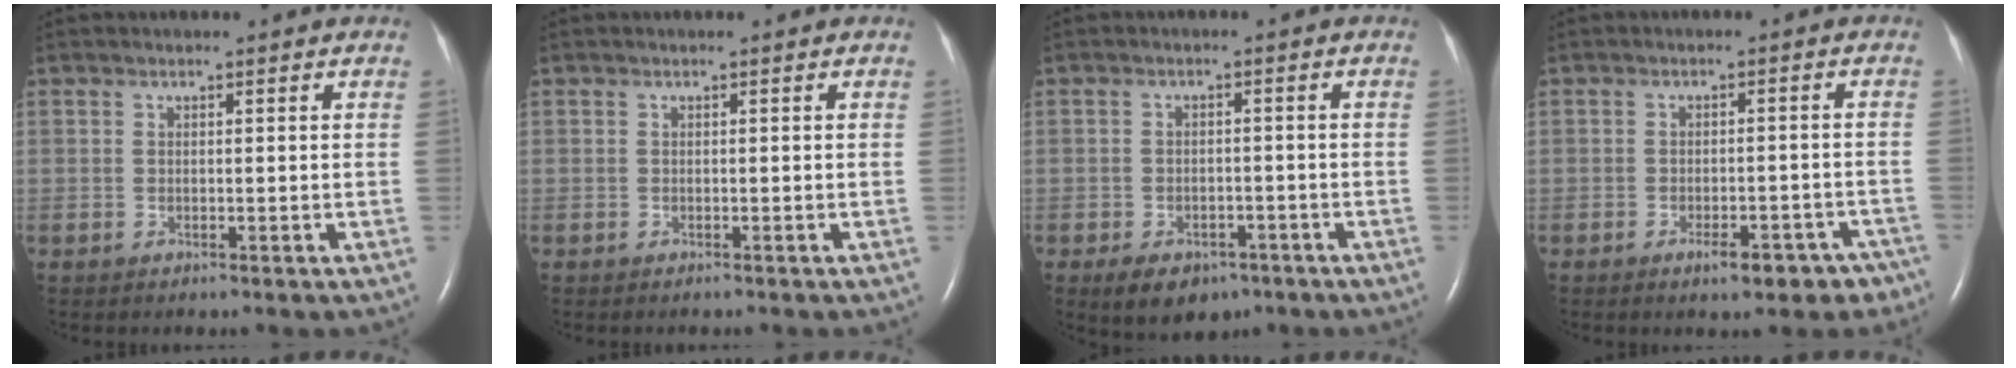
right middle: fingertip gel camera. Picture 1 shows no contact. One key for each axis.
{"total": 0.6, "fx": -0.5, "fy": 0.1, "fz": 0.2, "tx": -0.009, "ty": -0.002, "tz": -0.008}
{"total": 7.1, "fx": -4.6, "fy": 4.4, "fz": 3.3, "tx": -0.053, "ty": 0.003, "tz": -0.061}
{"total": 7.2, "fx": -5.3, "fy": 3.0, "fz": 3.9, "tx": -0.032, "ty": 0.016, "tz": -0.065}